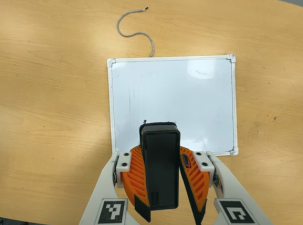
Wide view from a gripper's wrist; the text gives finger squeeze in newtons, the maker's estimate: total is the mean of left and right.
{"total": 8.9, "left": 9.7, "right": 8.1}